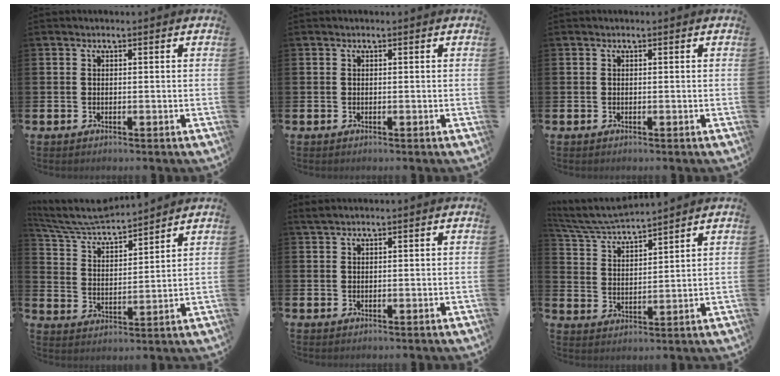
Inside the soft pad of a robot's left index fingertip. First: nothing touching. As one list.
[{"total": 0.0}, {"total": 0.0}, {"total": 6.4, "force": [6.2, 1.2, 1.4], "torque": [-0.065, -0.048, 0.105]}, {"total": 1.2, "force": [1.0, 0.0, 0.6], "torque": [-0.020, 0.006, 0.020]}, {"total": 5.7, "force": [5.5, 0.3, 1.2], "torque": [-0.052, -0.037, 0.096]}]